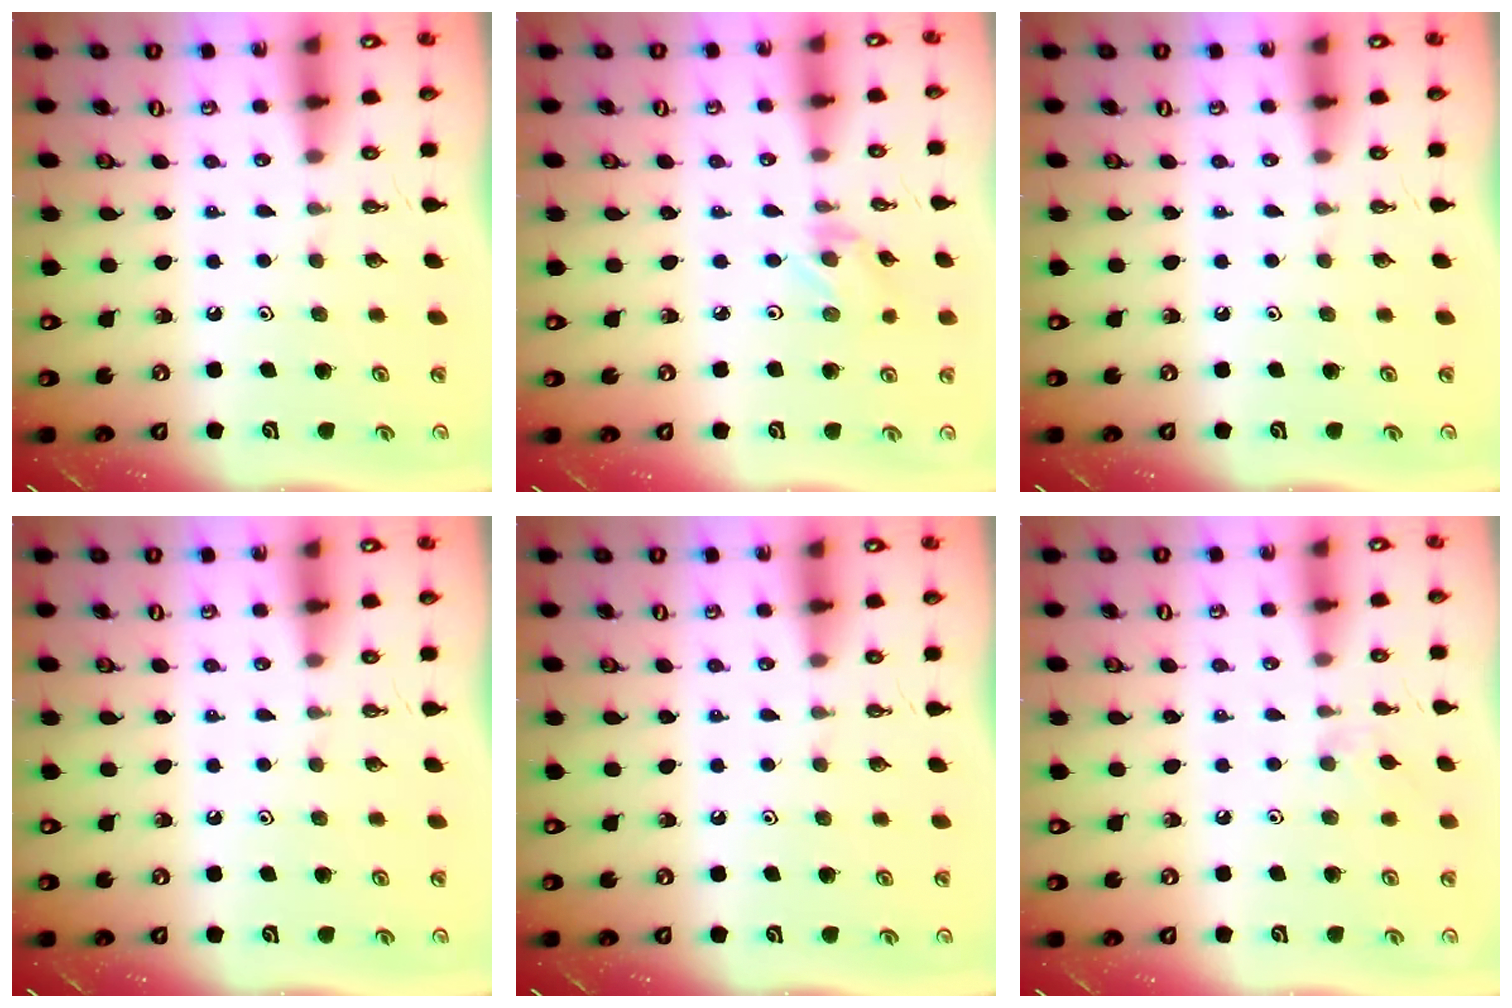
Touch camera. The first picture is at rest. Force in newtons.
{"total": 1.5, "press": 1.4, "slide": 0.3}
{"total": 0.0}
{"total": 0.0}
{"total": 0.0}
{"total": 4.9, "press": 4.9, "slide": 0.7}